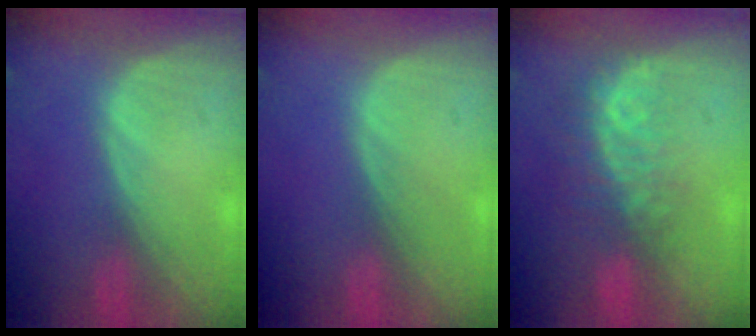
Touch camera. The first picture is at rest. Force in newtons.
{"total": 0.0}
{"total": 8.2, "press": 7.0, "slide": 4.3}